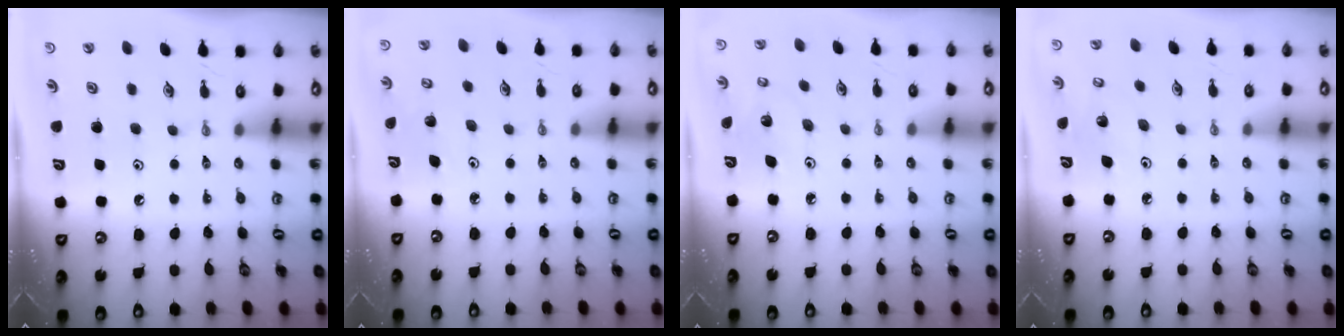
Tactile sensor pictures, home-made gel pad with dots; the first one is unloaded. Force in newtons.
{"total": 2.3, "press": 2.3, "slide": 0.2}
{"total": 3.5, "press": 3.5, "slide": 0.3}
{"total": 3.5, "press": 3.2, "slide": 1.4}